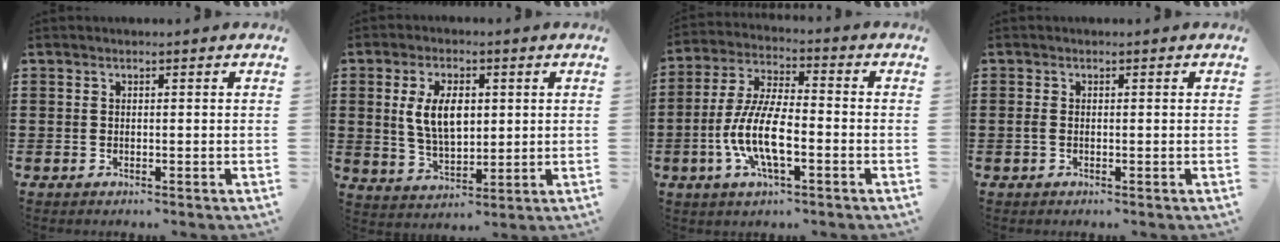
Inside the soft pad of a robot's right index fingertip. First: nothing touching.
{"total": 7.5, "force": [1.2, 4.1, 6.1], "torque": [-0.125, 0.010, 0.017]}
{"total": 10.4, "force": [-3.2, 3.4, 9.3], "torque": [-0.216, -0.013, -0.067]}
{"total": 0.8, "force": [-0.3, 0.2, 0.7], "torque": [-0.022, -0.006, -0.007]}